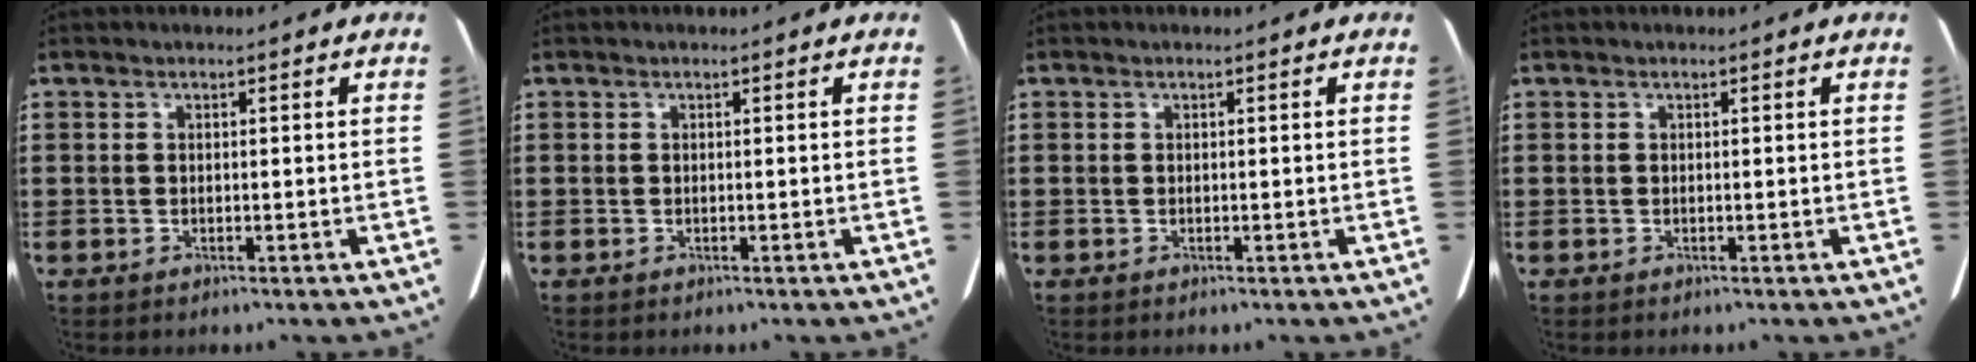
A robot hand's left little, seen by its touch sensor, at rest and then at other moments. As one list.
[{"total": 0.0}, {"total": 0.0}, {"total": 0.0}]